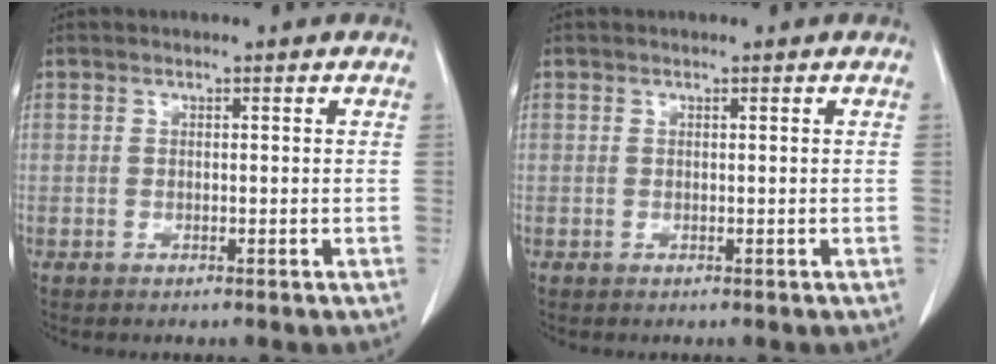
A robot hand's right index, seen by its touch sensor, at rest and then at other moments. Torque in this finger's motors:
{"motor_torque": [0.00, 0.00, 0.00, 0.00]}